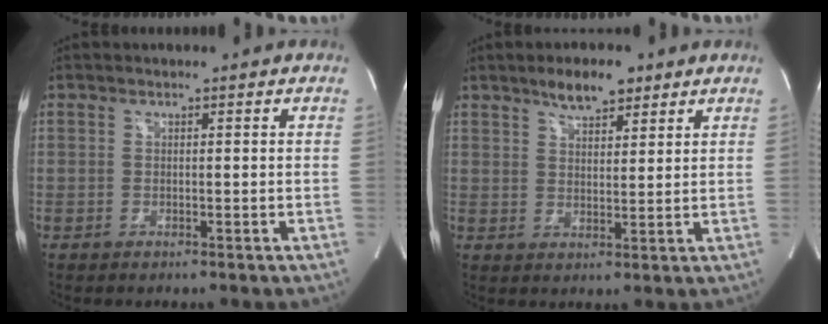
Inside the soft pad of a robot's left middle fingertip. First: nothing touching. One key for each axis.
{"total": 5.7, "fx": 4.2, "fy": 2.0, "fz": 3.4, "tx": -0.057, "ty": 0.005, "tz": 0.071}